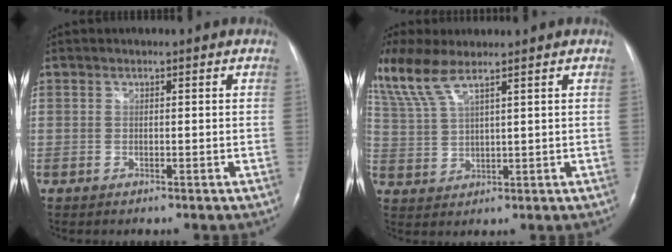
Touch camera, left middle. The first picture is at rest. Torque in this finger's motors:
{"motor_torque": [0.36, -0.39, 0.12, 0.08]}